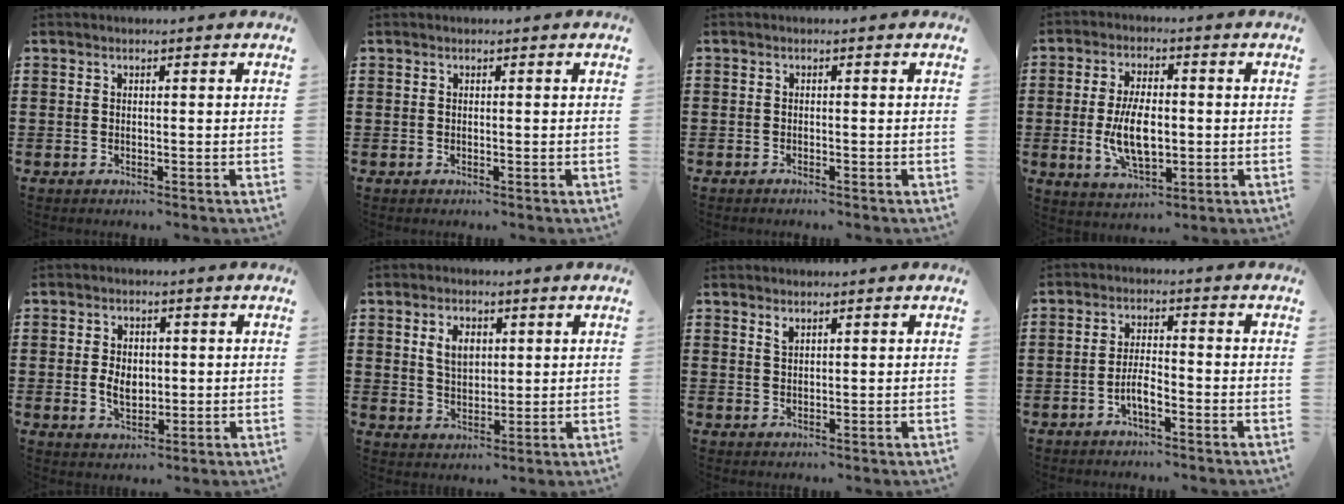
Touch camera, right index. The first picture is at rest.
{"total": 0.0}
{"total": 0.6, "force": [-0.6, 0.0, 0.1], "torque": [-0.002, -0.002, -0.012]}
{"total": 8.6, "force": [-0.8, 4.2, 7.4], "torque": [-0.157, -0.007, -0.020]}
{"total": 4.1, "force": [0.0, 2.8, 2.9], "torque": [-0.061, 0.010, -0.002]}
{"total": 5.0, "force": [1.9, 3.1, 3.4], "torque": [-0.070, 0.009, 0.031]}
{"total": 1.3, "force": [1.0, 0.5, 0.6], "torque": [-0.014, 0.003, 0.018]}
{"total": 3.8, "force": [-1.8, 1.0, 3.1], "torque": [-0.068, 0.000, -0.037]}